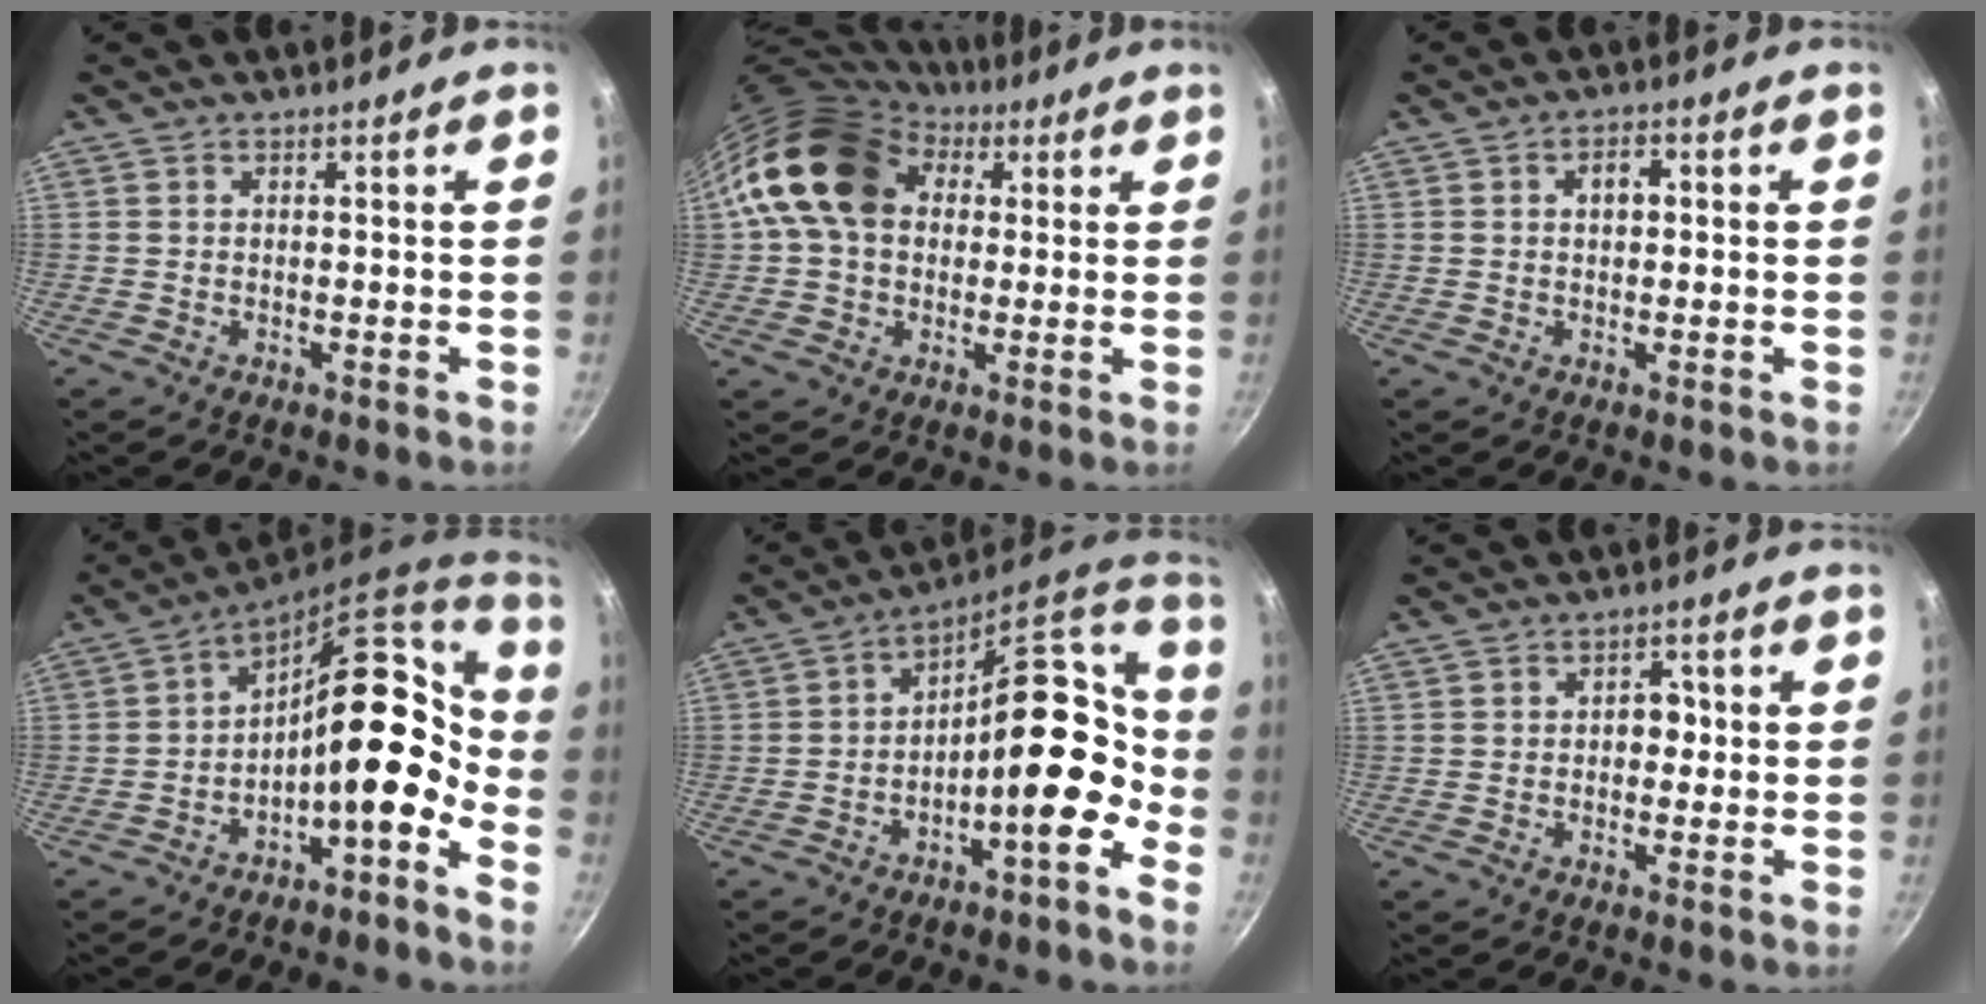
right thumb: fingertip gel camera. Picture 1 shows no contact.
{"total": 16.6, "force": [4.5, 12.5, 10.0], "torque": [-0.155, 0.020, 0.065]}
{"total": 3.1, "force": [0.6, 1.9, 2.4], "torque": [-0.024, 0.010, 0.007]}
{"total": 14.2, "force": [-4.9, 7.3, 11.2], "torque": [-0.108, 0.073, -0.077]}
{"total": 16.4, "force": [-4.8, 8.0, 13.5], "torque": [-0.146, 0.067, -0.076]}
{"total": 3.6, "force": [-0.1, 2.8, 2.2], "torque": [0.000, 0.011, -0.006]}